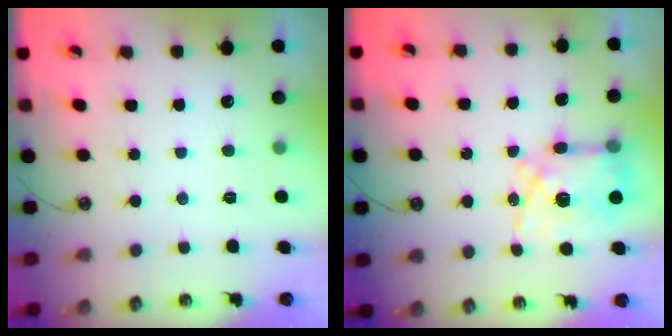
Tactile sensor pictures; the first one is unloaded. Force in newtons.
{"total": 10.7, "press": 10.6, "slide": 1.1}